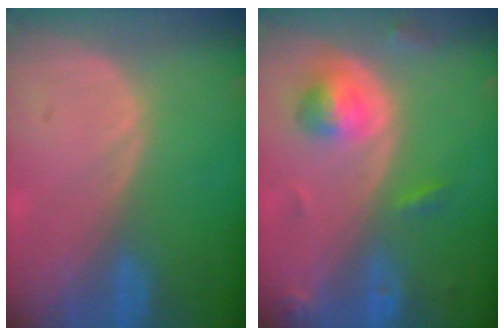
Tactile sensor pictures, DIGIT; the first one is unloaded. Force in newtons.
{"total": 5.4, "press": 5.0, "slide": 2.0}